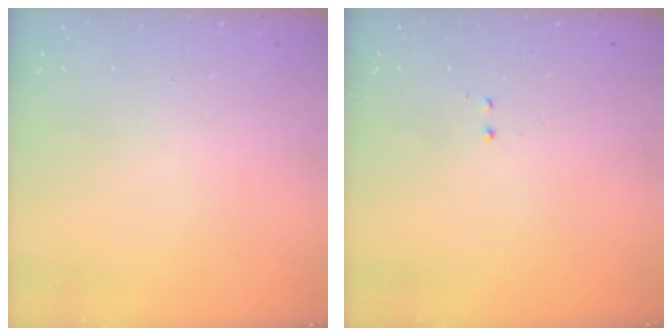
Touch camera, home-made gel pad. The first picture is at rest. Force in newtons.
{"total": 0.5, "press": 0.5, "slide": 0.3}